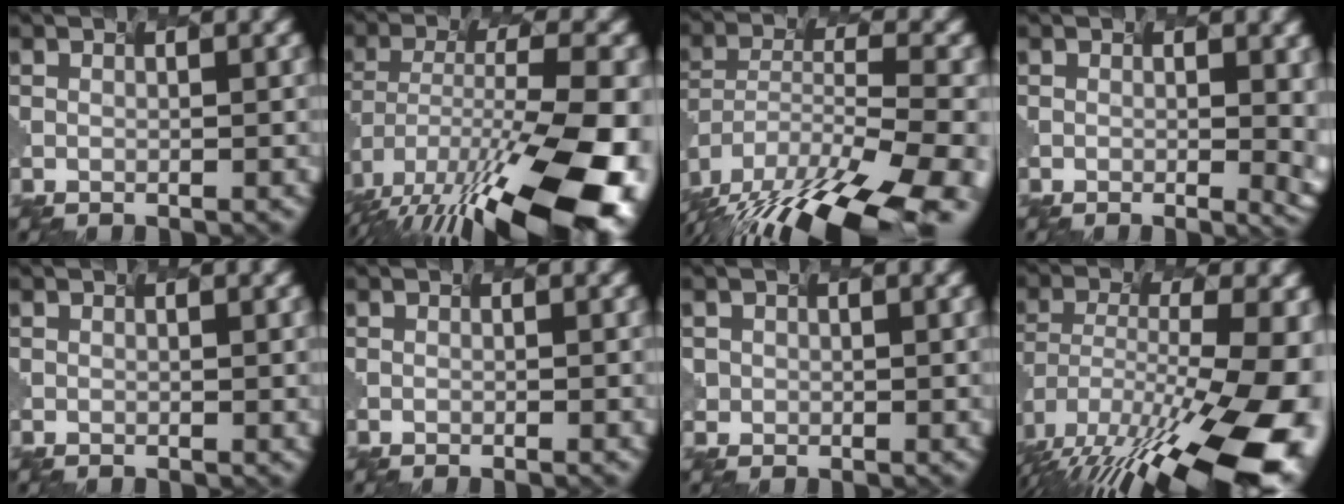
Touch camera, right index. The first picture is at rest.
{"total": 18.2, "force": [-10.9, 6.5, 13.1], "torque": [-0.229, -0.030, -0.152]}
{"total": 19.0, "force": [-15.4, 6.0, 9.5], "torque": [-0.170, -0.025, -0.216]}
{"total": 3.8, "force": [0.3, 1.4, 3.5], "torque": [-0.022, -0.005, 0.016]}
{"total": 0.0}
{"total": 0.5, "force": [-0.3, 0.0, 0.4], "torque": [-0.003, -0.002, -0.003]}
{"total": 1.0, "force": [0.1, 0.9, -0.3], "torque": [0.004, -0.001, 0.011]}
{"total": 18.9, "force": [-10.7, 7.4, 13.8], "torque": [-0.207, -0.032, -0.137]}